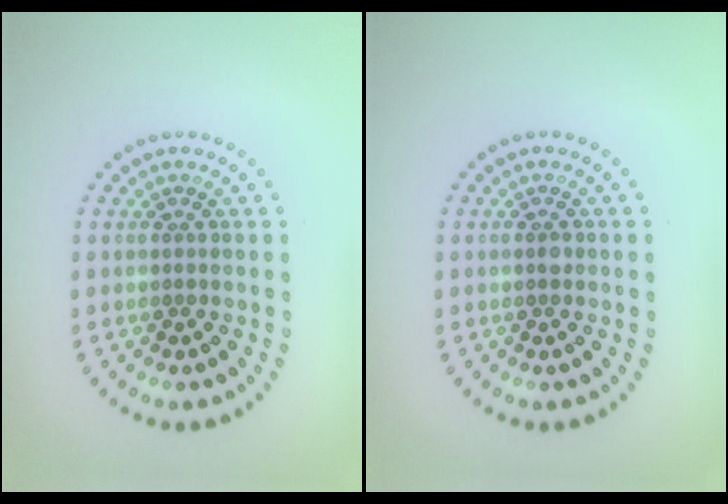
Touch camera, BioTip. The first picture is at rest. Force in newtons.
{"total": 0.6, "press": 0.6, "slide": 0.1}